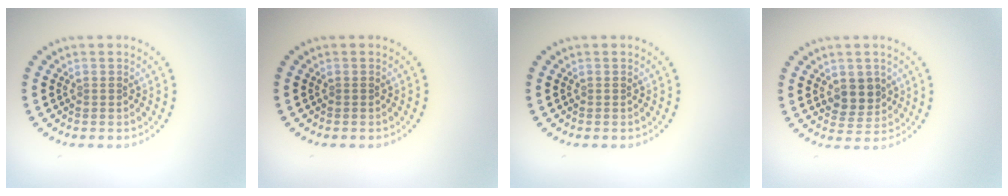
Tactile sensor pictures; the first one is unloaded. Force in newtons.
{"total": 0.0}
{"total": 0.0}
{"total": 2.6, "press": 2.4, "slide": 1.1}